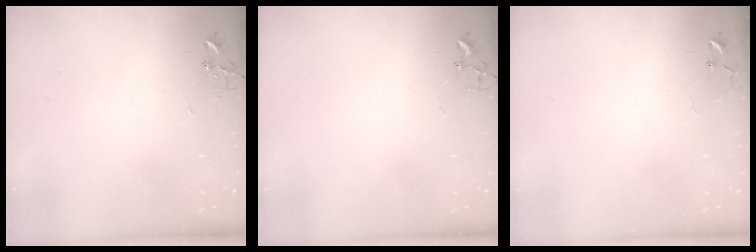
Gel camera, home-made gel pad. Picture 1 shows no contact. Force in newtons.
{"total": 1.8, "press": 1.8, "slide": 0.2}
{"total": 6.6, "press": 6.6, "slide": 0.5}